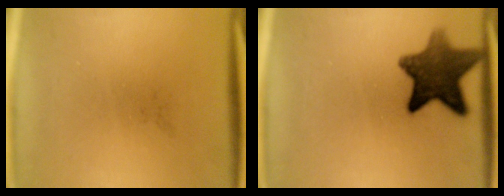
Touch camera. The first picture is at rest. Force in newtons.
{"total": 11.1}